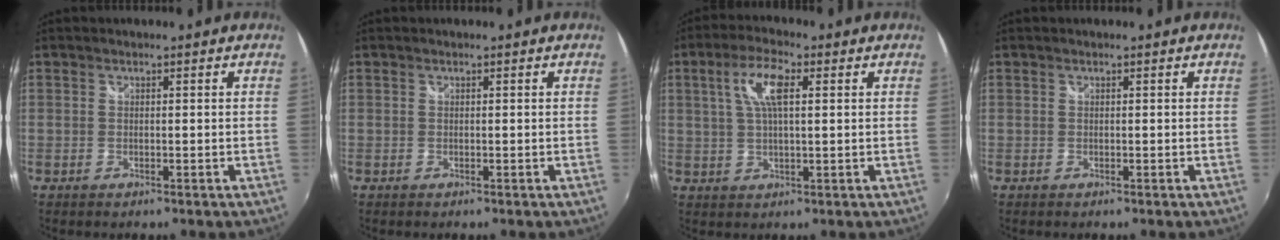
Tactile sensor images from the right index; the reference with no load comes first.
{"total": 0.0}
{"total": 7.3, "force": [2.2, 2.4, 6.6], "torque": [-0.128, 0.013, 0.042]}
{"total": 0.0}